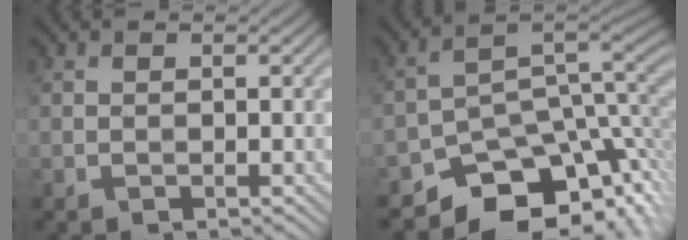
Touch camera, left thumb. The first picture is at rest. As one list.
[{"total": 10.8, "force": [-5.9, 6.9, 6.0], "torque": [-0.083, -0.025, -0.089]}]